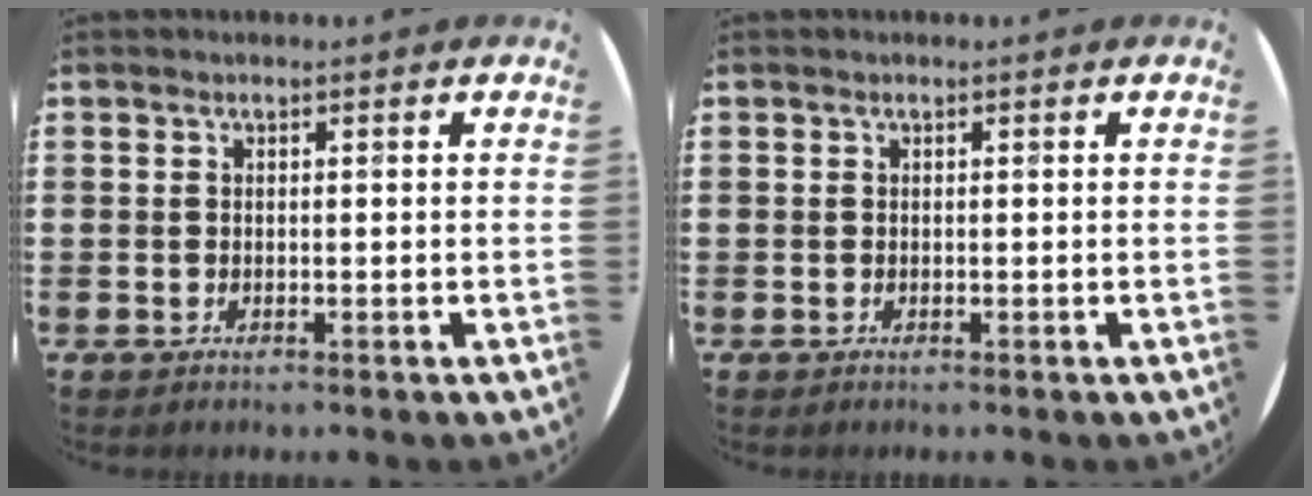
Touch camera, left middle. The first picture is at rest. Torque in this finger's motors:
{"motor_torque": [0.00, 0.00, 0.00, 0.00]}